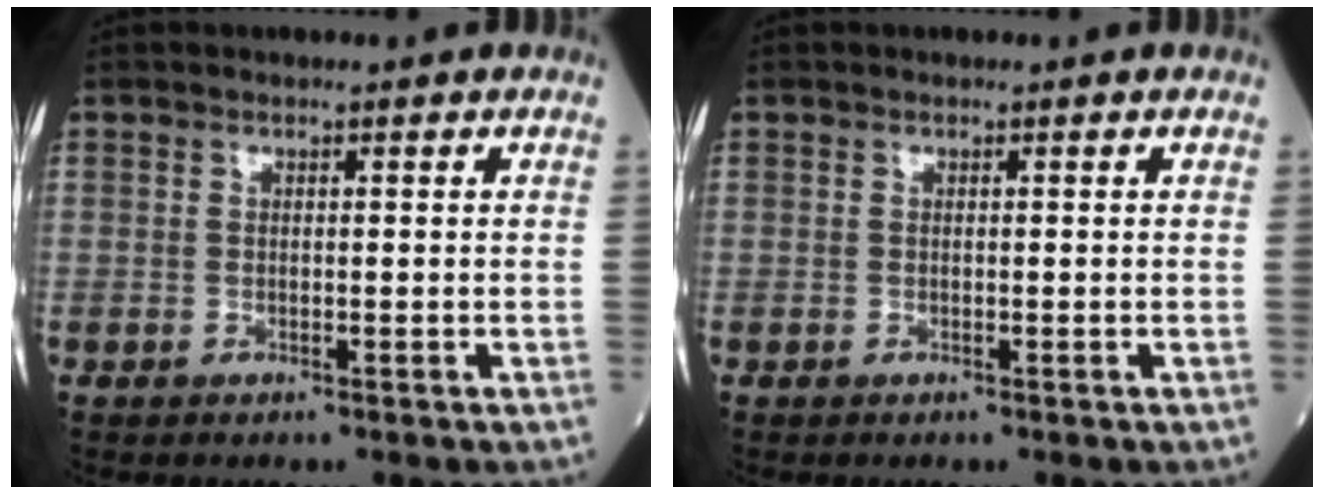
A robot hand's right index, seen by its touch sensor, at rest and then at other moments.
{"total": 0.0}